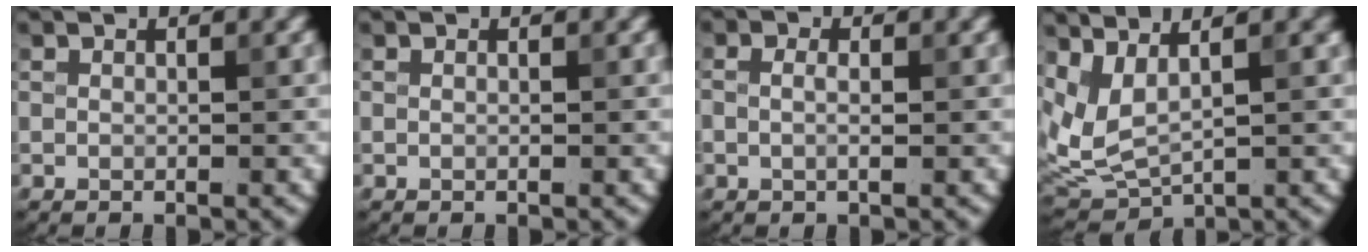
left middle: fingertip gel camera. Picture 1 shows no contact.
{"total": 0.0}
{"total": 1.8, "force": [0.4, 0.9, 1.5], "torque": [-0.016, -0.005, -0.012]}
{"total": 4.3, "force": [2.1, 1.6, 3.4], "torque": [-0.086, -0.004, 0.051]}